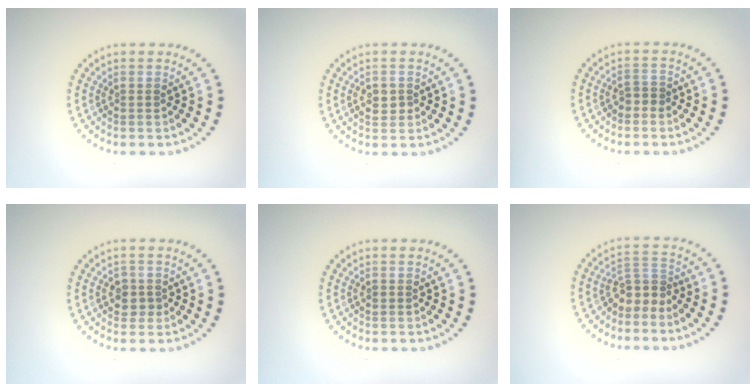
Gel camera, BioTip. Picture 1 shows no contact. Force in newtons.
{"total": 1.7, "press": 1.7, "slide": 0.1}
{"total": 1.1, "press": 1.0, "slide": 0.5}
{"total": 1.8, "press": 1.6, "slide": 0.6}
{"total": 0.6, "press": 0.6, "slide": 0.2}
{"total": 2.5, "press": 1.7, "slide": 1.9}